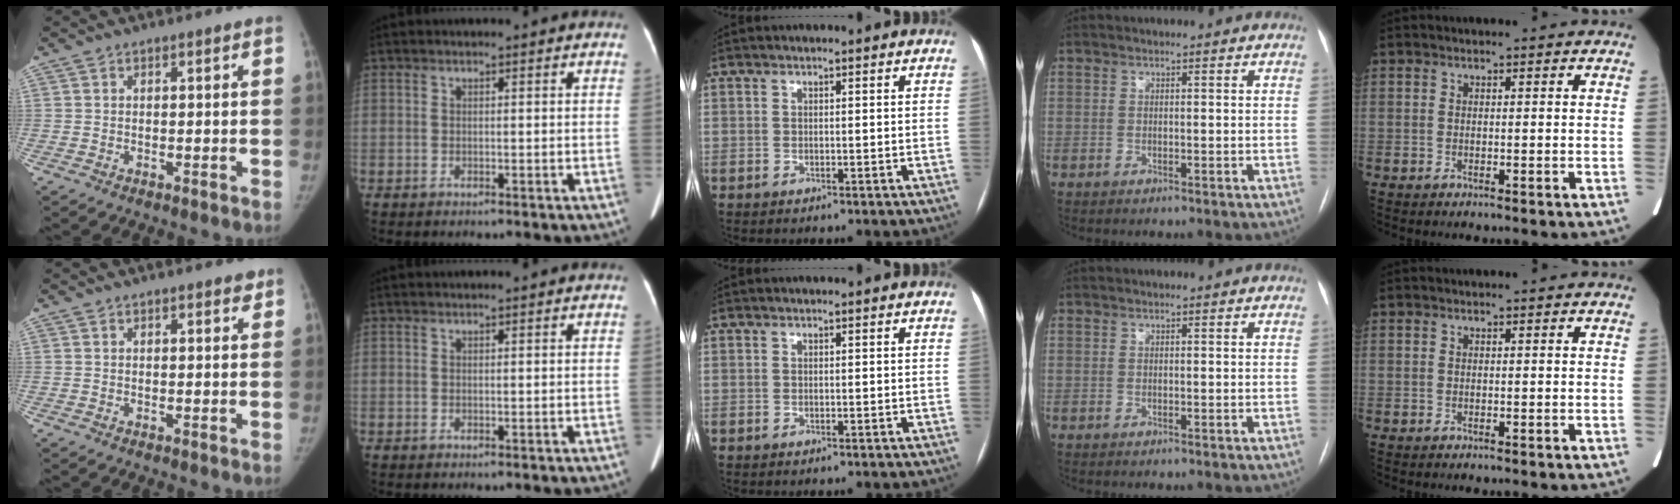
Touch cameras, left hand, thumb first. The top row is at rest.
{"thumb": {"total": 1.4, "force": [1.1, 0.6, 0.6], "torque": [-0.001, -0.005, 0.011]}, "index": {"total": 1.0, "force": [0.9, -0.1, 0.4], "torque": [-0.004, 0.018, 0.017]}}